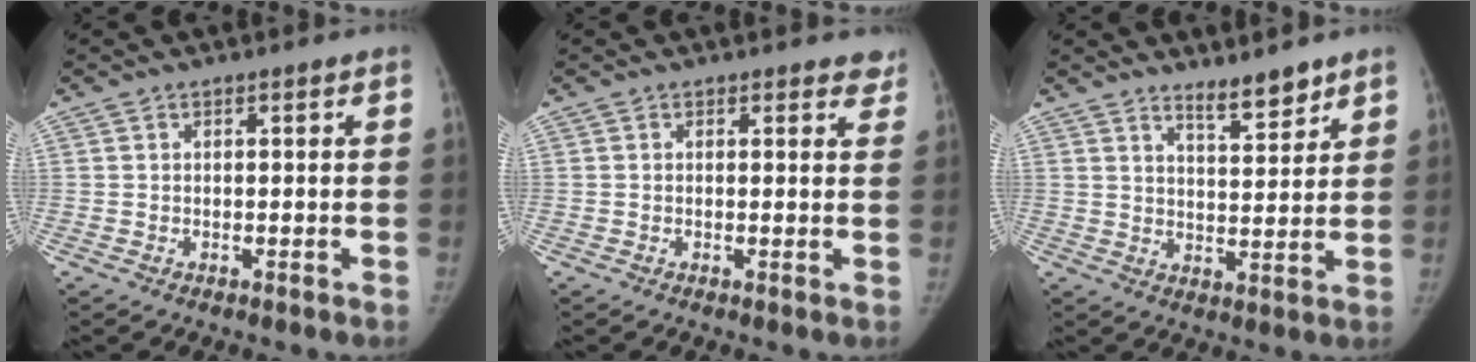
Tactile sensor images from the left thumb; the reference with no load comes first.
{"total": 3.1, "force": [2.7, 1.3, 0.7], "torque": [0.025, -0.012, 0.014]}
{"total": 5.7, "force": [4.8, 1.4, 2.7], "torque": [-0.028, -0.044, 0.079]}